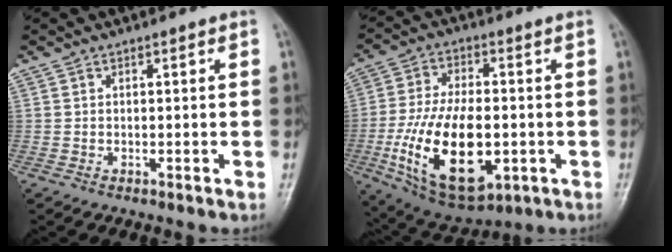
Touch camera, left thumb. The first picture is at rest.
{"total": 19.4, "force": [-3.5, 10.0, 16.2], "torque": [-0.290, 0.000, -0.043]}